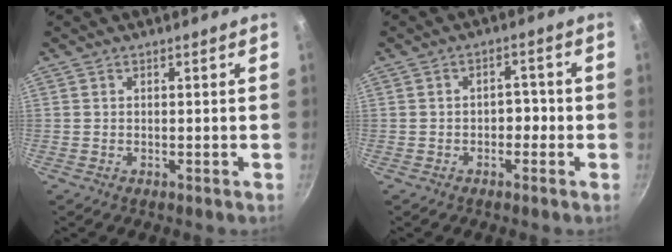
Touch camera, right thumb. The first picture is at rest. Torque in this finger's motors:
{"motor_torque": [-0.30, 0.10, 0.16, 0.44, -0.08]}